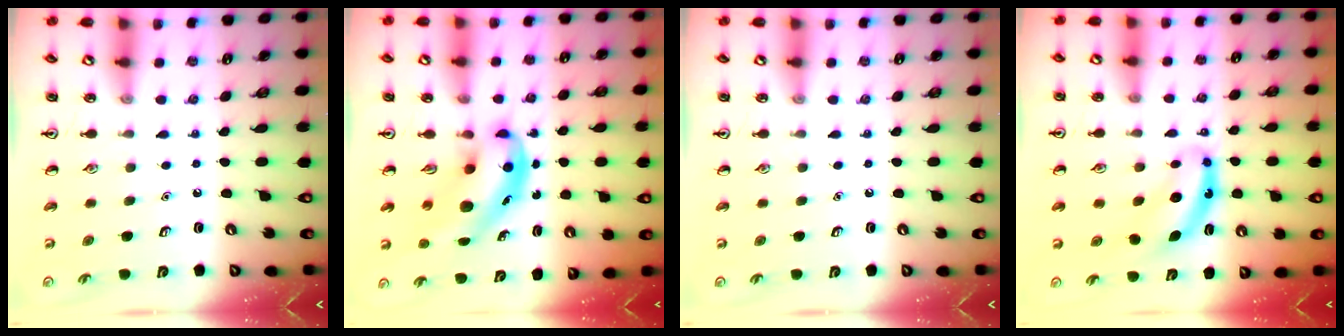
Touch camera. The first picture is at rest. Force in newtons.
{"total": 8.2, "press": 7.8, "slide": 2.4}
{"total": 0.0}
{"total": 8.0, "press": 7.8, "slide": 1.9}